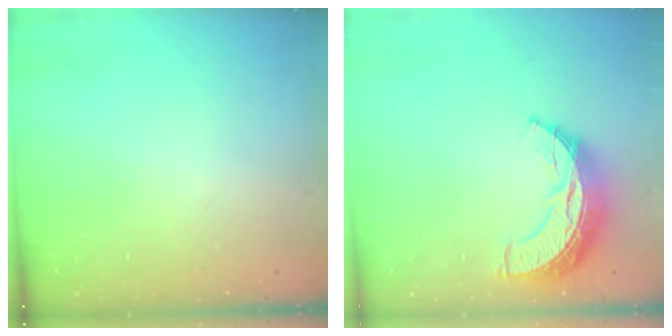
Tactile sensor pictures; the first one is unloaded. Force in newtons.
{"total": 14.1, "press": 14.1, "slide": 0.6}